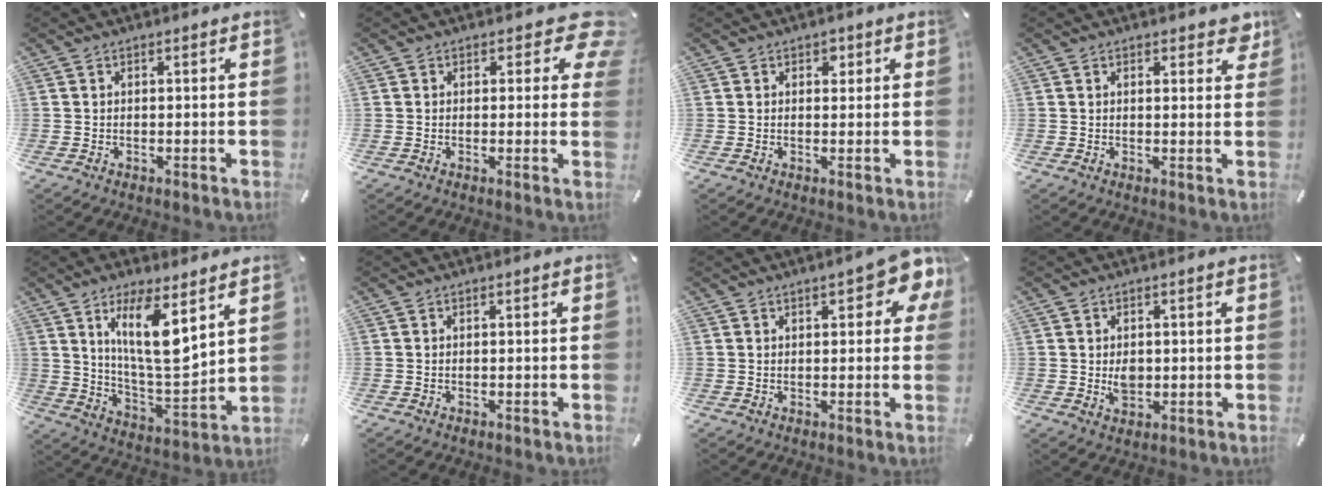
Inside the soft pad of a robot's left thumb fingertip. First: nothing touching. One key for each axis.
{"total": 7.4, "fx": 3.6, "fy": 3.7, "fz": 5.3, "tx": -0.050, "ty": -0.019, "tz": 0.056}
{"total": 1.8, "fx": 0.8, "fy": 1.5, "fz": 0.8, "tx": 0.007, "ty": -0.005, "tz": 0.007}
{"total": 3.3, "fx": 2.0, "fy": 1.6, "fz": 2.1, "tx": -0.023, "ty": -0.006, "tz": 0.031}
{"total": 14.4, "fx": 7.8, "fy": 4.1, "fz": 11.3, "tx": -0.216, "ty": -0.041, "tz": 0.129}
{"total": 0.0}
{"total": 7.8, "fx": 4.0, "fy": 3.4, "fz": 5.8, "tx": -0.072, "ty": -0.016, "tz": 0.063}
{"total": 3.3, "fx": 0.0, "fy": 2.6, "fz": 2.0, "tx": -0.032, "ty": -0.006, "tz": -0.004}